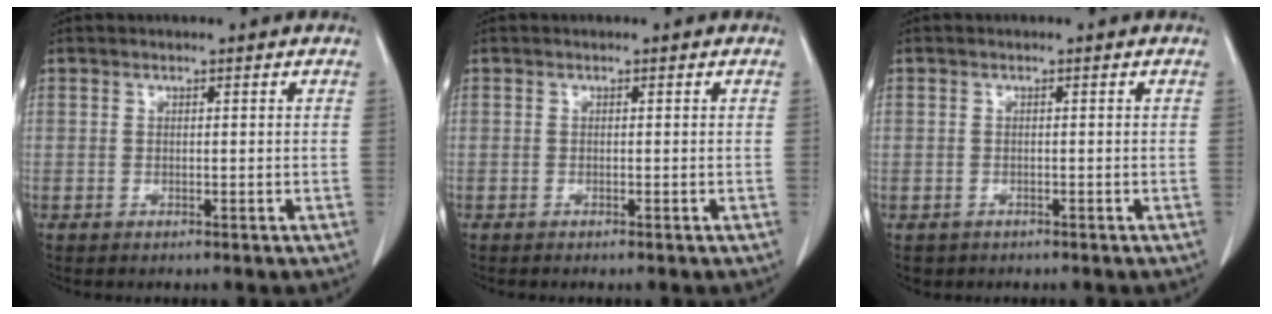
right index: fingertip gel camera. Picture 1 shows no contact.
{"total": 0.0}
{"total": 1.5, "force": [-0.8, 1.3, 0.1], "torque": [-0.009, 0.003, -0.009]}